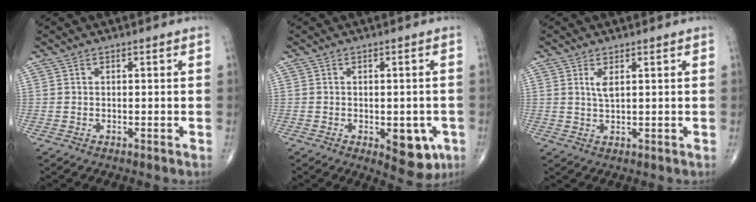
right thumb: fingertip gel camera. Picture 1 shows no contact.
{"total": 7.9, "force": [-2.6, 4.0, 6.3], "torque": [-0.052, 0.001, -0.022]}
{"total": 2.1, "force": [0.9, 0.5, 1.8], "torque": [-0.040, -0.011, 0.022]}